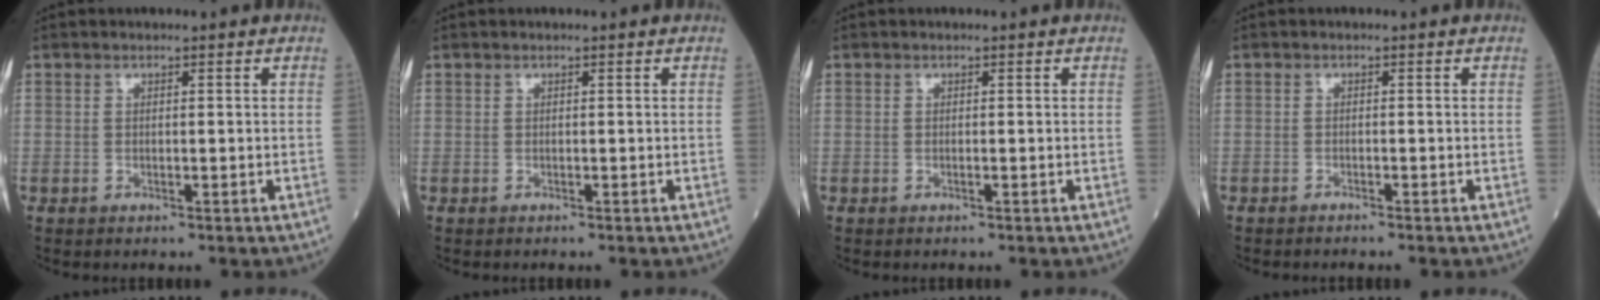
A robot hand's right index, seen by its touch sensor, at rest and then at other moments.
{"total": 0.0}
{"total": 0.0}
{"total": 1.2, "force": [-1.1, -0.1, 0.4], "torque": [-0.006, 0.001, -0.015]}